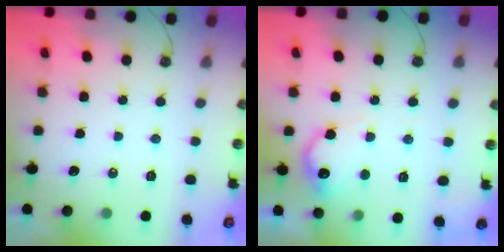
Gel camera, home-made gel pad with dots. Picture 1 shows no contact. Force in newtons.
{"total": 11.9, "press": 11.9, "slide": 0.5}